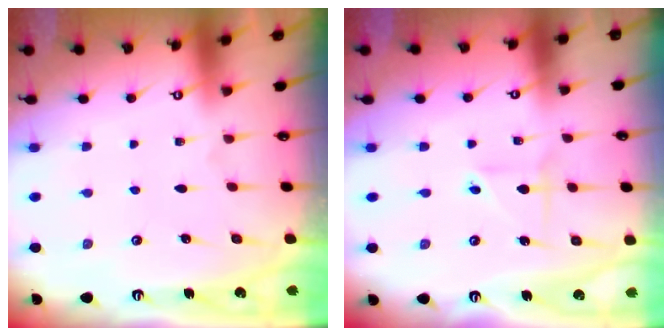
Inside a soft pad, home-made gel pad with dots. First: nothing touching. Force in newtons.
{"total": 2.1, "press": 2.1, "slide": 0.6}